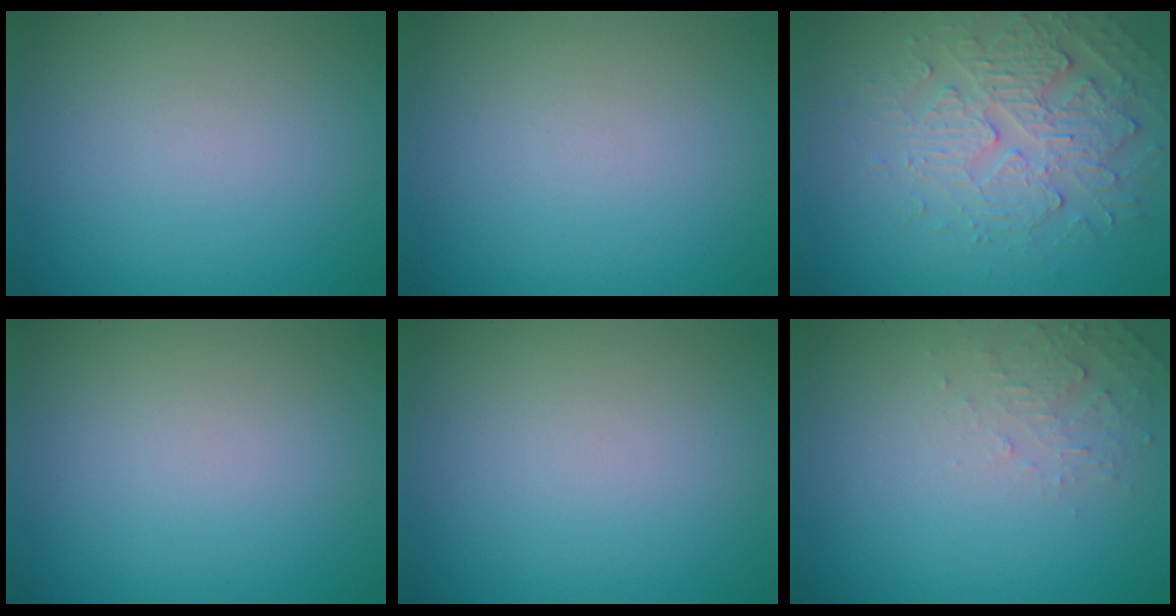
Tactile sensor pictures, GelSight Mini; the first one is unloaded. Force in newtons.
{"total": 0.0}
{"total": 4.0, "press": 3.6, "slide": 1.8}
{"total": 0.0}
{"total": 0.0}
{"total": 1.7, "press": 1.7, "slide": 0.2}